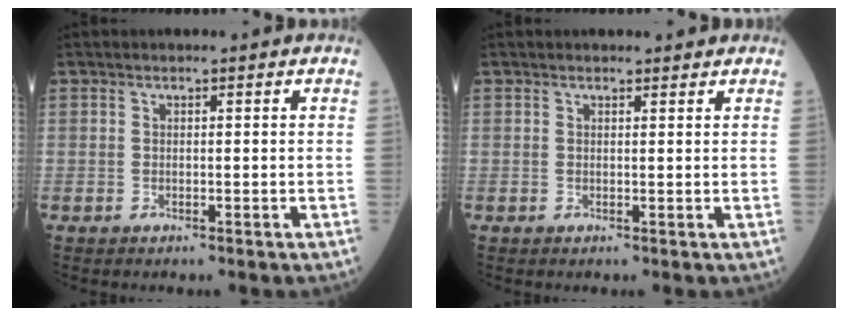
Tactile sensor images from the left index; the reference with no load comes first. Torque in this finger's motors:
{"motor_torque": [-0.29, 0.08, -0.30, 0.00]}